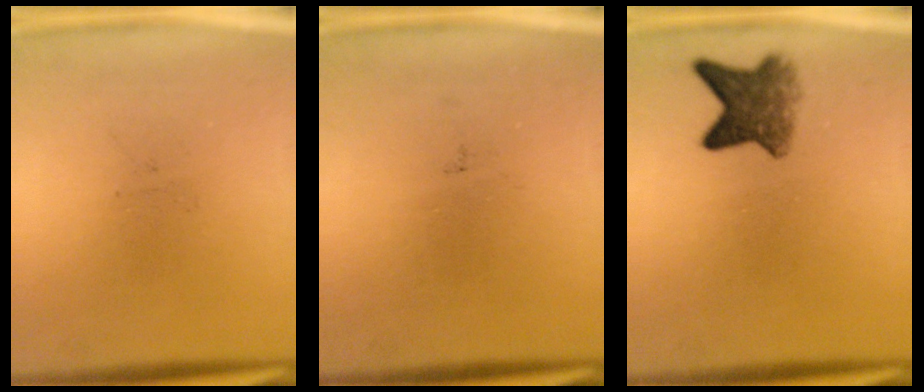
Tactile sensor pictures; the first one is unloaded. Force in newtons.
{"total": 0.0}
{"total": 5.7}